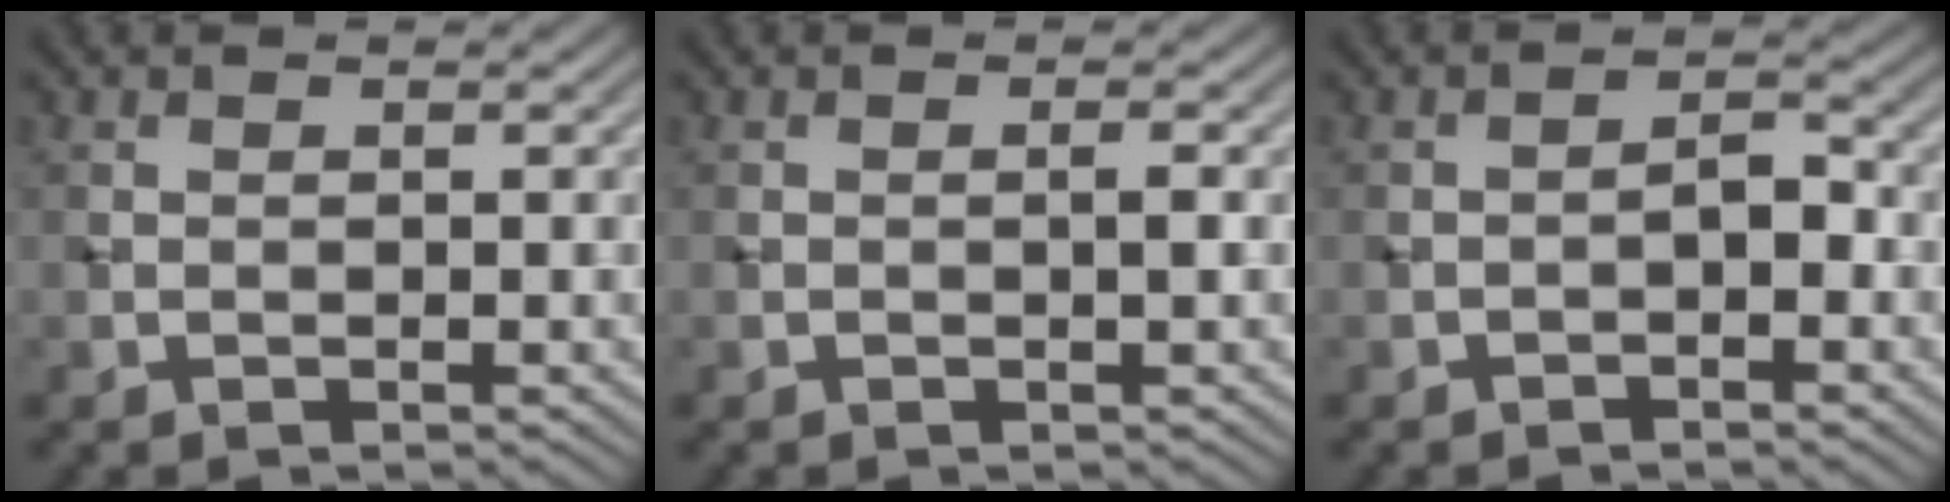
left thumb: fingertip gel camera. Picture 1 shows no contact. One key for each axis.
{"total": 0.9, "fx": -0.1, "fy": 0.0, "fz": 0.9, "tx": -0.017, "ty": 0.001, "tz": -0.004}
{"total": 2.1, "fx": -1.1, "fy": 0.9, "fz": 1.6, "tx": -0.023, "ty": 0.008, "tz": -0.024}